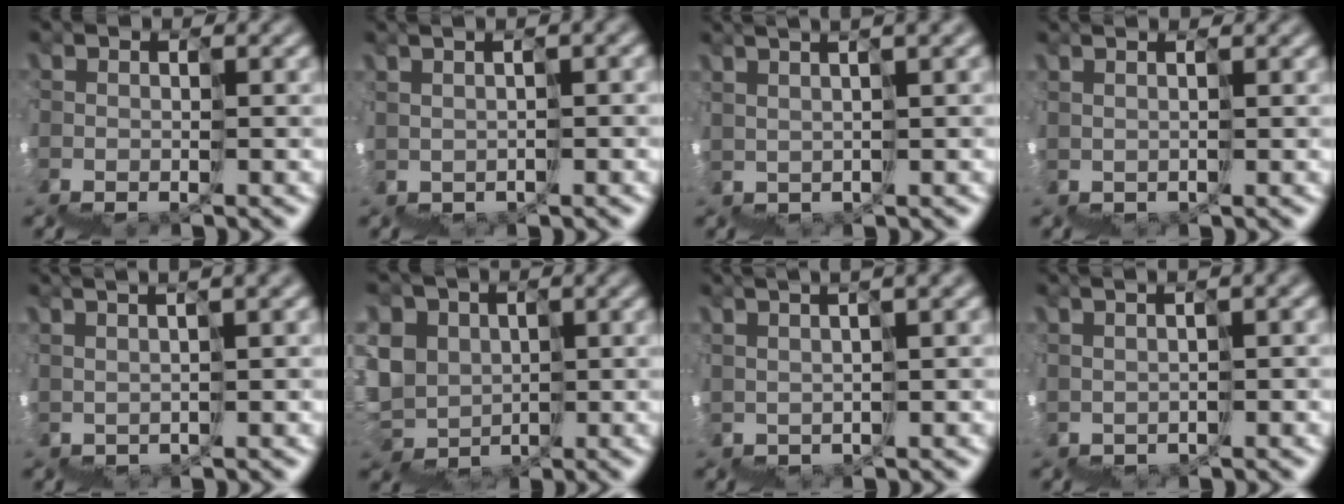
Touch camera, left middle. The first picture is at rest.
{"total": 2.1, "force": [1.8, -0.6, 1.0], "torque": [0.007, 0.036, 0.037]}
{"total": 5.3, "force": [4.9, -0.9, 2.0], "torque": [0.008, 0.060, 0.076]}
{"total": 2.9, "force": [2.3, -1.6, -1.0], "torque": [0.045, 0.032, 0.031]}
{"total": 5.2, "force": [4.5, -0.6, 2.6], "torque": [-0.003, 0.065, 0.074]}
{"total": 3.5, "force": [2.1, 1.7, -2.3], "torque": [0.029, 0.034, 0.013]}
{"total": 5.5, "force": [4.9, -0.6, 2.5], "torque": [-0.004, 0.063, 0.078]}
{"total": 3.7, "force": [2.7, -0.1, 2.5], "torque": [-0.022, 0.050, 0.057]}